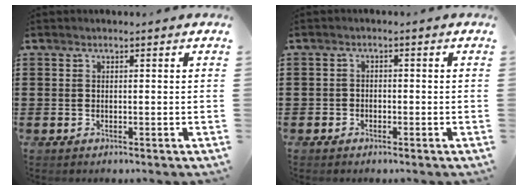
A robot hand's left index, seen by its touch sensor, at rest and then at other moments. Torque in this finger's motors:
{"motor_torque": [-0.03, 0.00, -0.04, -0.01]}